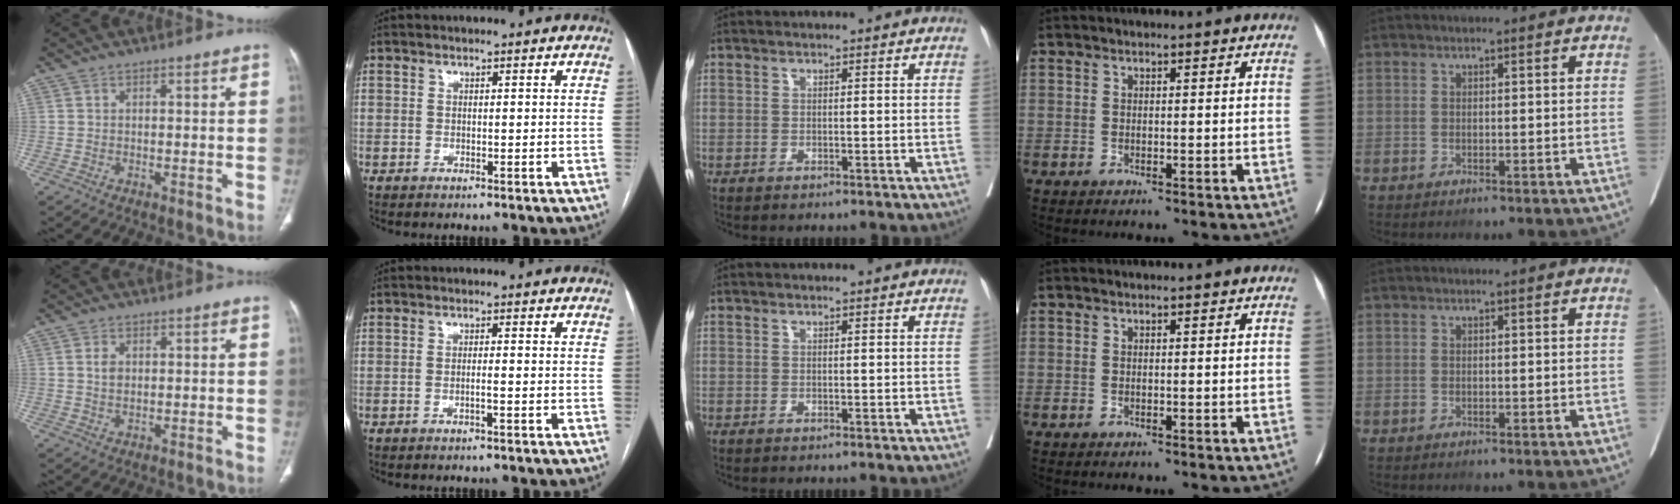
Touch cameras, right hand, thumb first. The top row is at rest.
{"thumb": {"total": 2.4, "force": [0.5, 1.6, 1.7], "torque": [-0.027, -0.004, 0.010]}, "index": {"total": 1.3, "force": [-0.6, -0.1, 1.1], "torque": [-0.022, 0.000, -0.010]}}